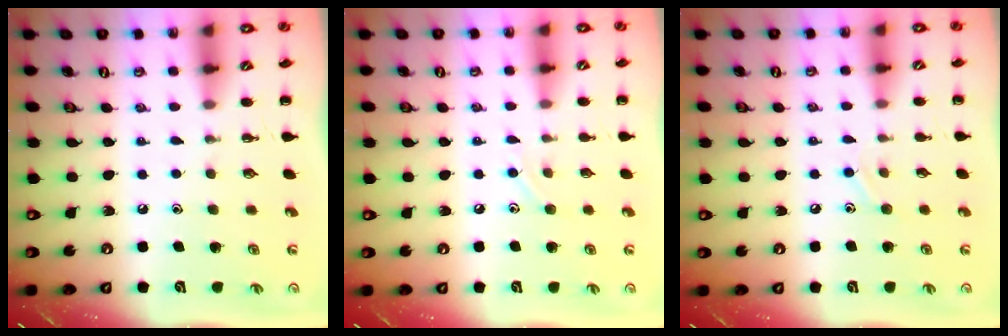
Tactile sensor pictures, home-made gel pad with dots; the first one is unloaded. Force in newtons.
{"total": 5.2, "press": 5.0, "slide": 1.5}
{"total": 6.5, "press": 6.3, "slide": 1.7}